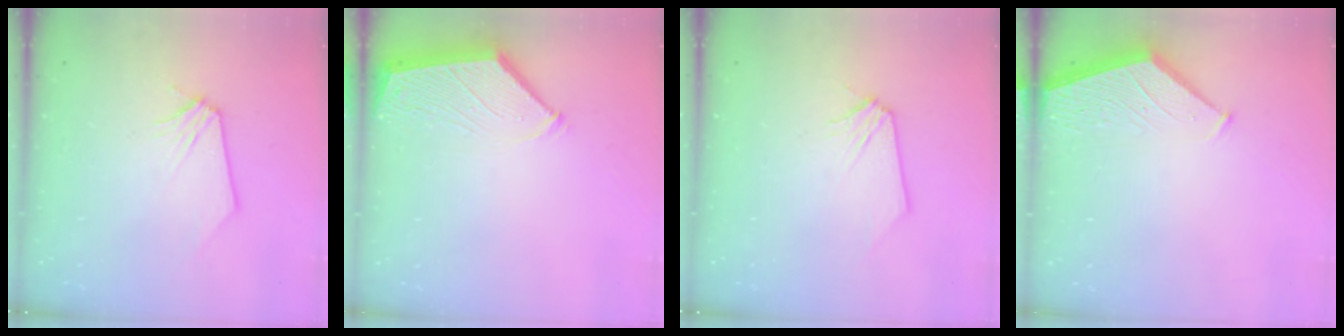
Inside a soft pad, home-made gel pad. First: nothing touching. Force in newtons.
{"total": 3.5, "press": 3.5, "slide": 0.5}
{"total": 0.0}
{"total": 1.5, "press": 1.4, "slide": 0.2}